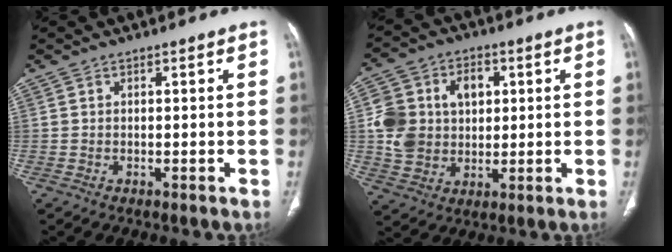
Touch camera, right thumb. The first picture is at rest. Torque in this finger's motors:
{"motor_torque": [0.51, 2.36, 0.59, 0.83, 0.16]}